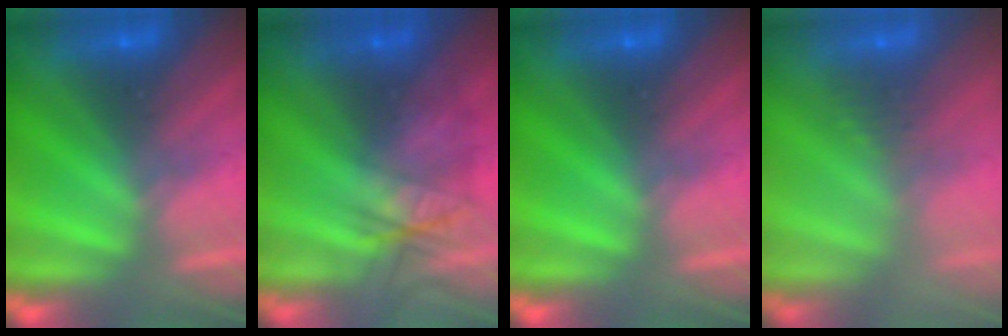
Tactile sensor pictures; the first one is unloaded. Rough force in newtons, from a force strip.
{"total": 2.5}
{"total": 0.0}
{"total": 2.6}